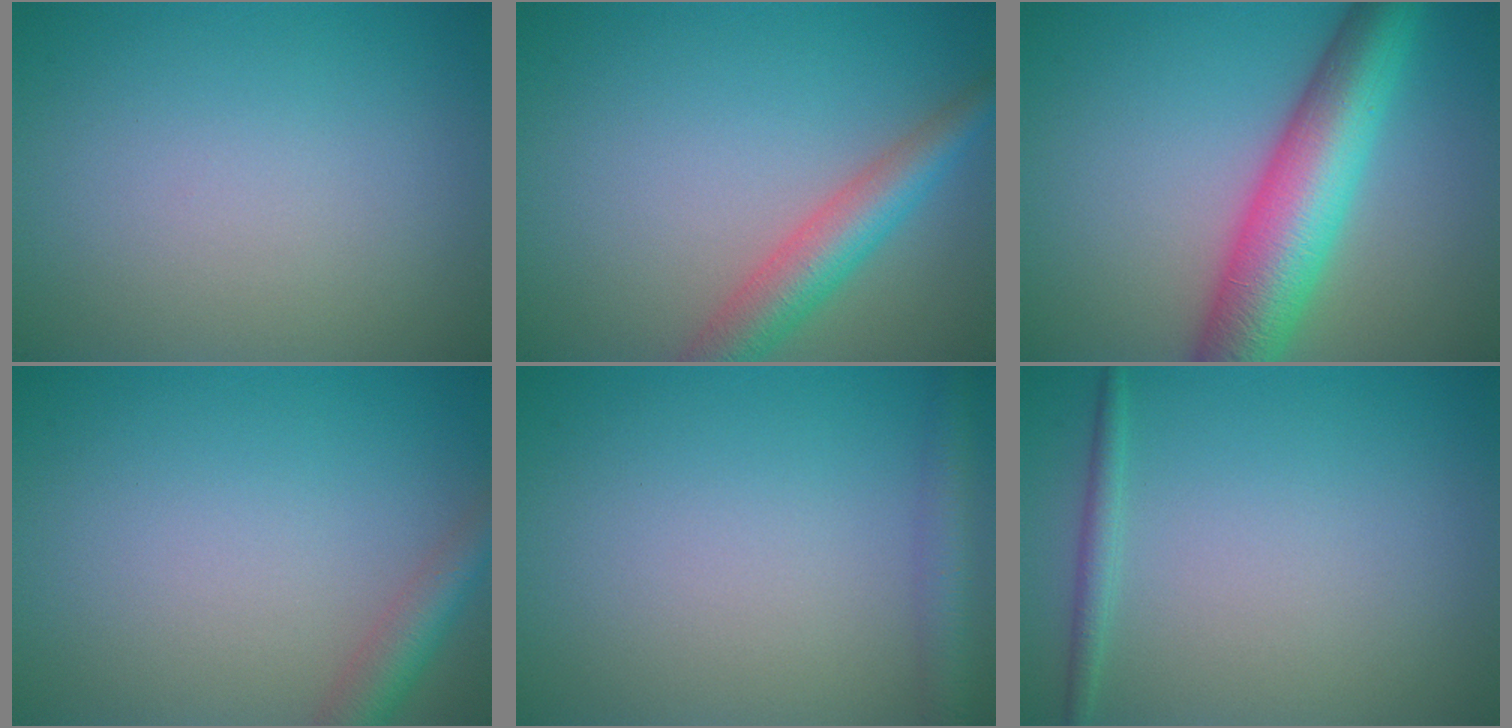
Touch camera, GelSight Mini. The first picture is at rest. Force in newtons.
{"total": 4.6, "press": 4.6, "slide": 0.1}
{"total": 9.1, "press": 9.1, "slide": 0.3}
{"total": 2.9, "press": 2.9, "slide": 0.2}
{"total": 2.6, "press": 2.6, "slide": 0.1}
{"total": 1.3, "press": 1.3, "slide": 0.1}